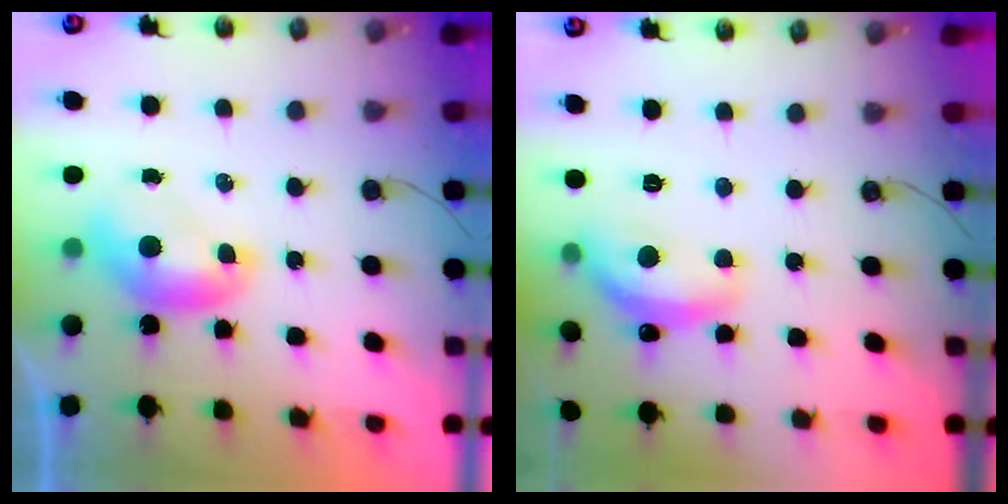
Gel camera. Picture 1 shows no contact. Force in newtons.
{"total": 7.3, "press": 7.3, "slide": 0.6}